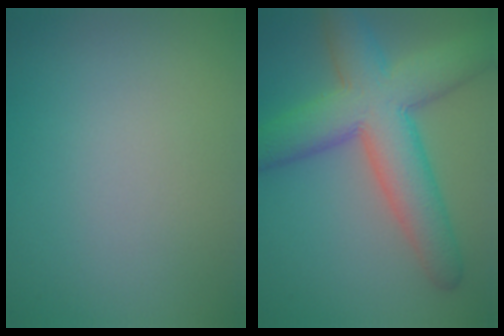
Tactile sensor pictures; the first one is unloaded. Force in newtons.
{"total": 9.3, "press": 9.3, "slide": 0.3}